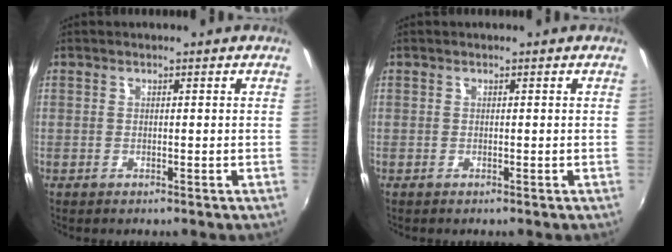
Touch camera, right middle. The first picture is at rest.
{"total": 0.0}